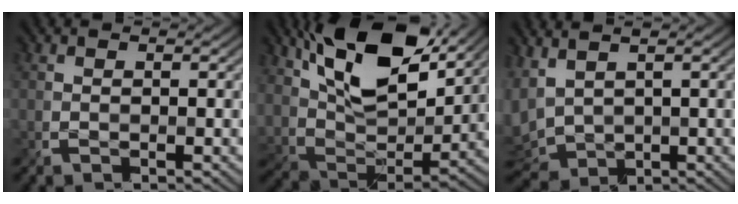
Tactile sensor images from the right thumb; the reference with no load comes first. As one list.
[{"total": 15.6, "force": [8.4, 7.6, 10.7], "torque": [-0.212, 0.002, 0.149]}, {"total": 5.6, "force": [1.4, 3.2, 4.4], "torque": [-0.136, 0.001, 0.030]}]